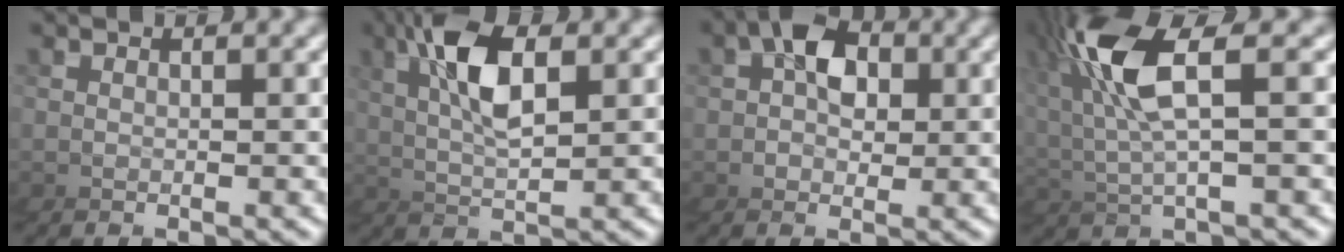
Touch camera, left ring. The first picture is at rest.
{"total": 4.2, "force": [3.0, -0.1, 2.9], "torque": [-0.095, 0.029, 0.033]}
{"total": 5.1, "force": [1.0, 4.5, 2.1], "torque": [-0.067, -0.011, 0.015]}
{"total": 6.2, "force": [2.1, 2.0, 5.5], "torque": [-0.154, 0.013, 0.040]}